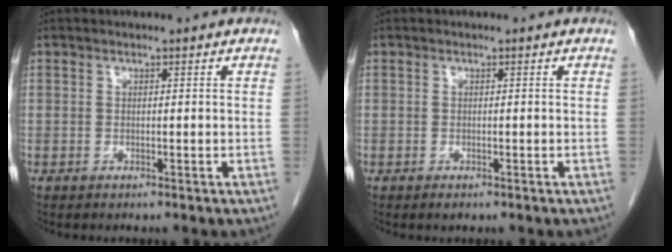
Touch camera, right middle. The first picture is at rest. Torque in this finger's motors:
{"motor_torque": [0.30, -0.13, -0.01, -0.01]}